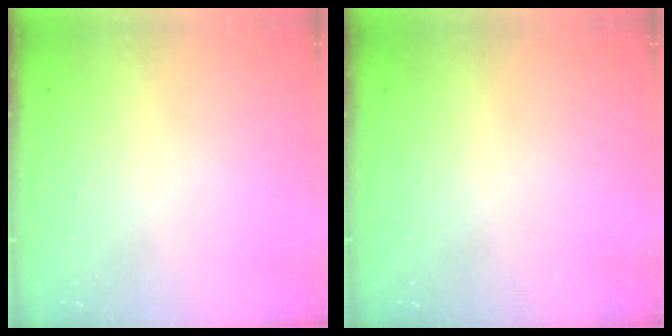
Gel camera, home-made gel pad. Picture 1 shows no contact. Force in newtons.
{"total": 0.0}